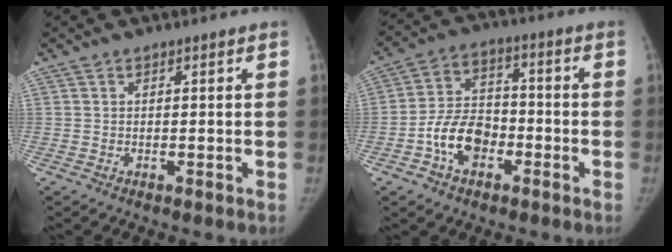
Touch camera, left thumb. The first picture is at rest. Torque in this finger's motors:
{"motor_torque": [-0.71, 1.10, 0.53, 0.93, 0.07]}